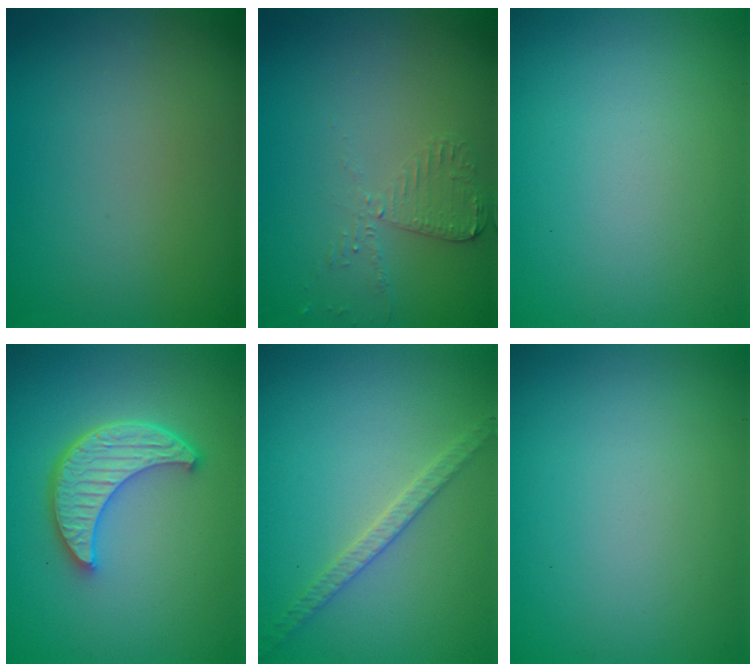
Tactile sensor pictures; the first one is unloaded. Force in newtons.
{"total": 2.0, "press": 2.0, "slide": 0.3}
{"total": 0.0}
{"total": 5.2, "press": 4.1, "slide": 3.3}
{"total": 2.1, "press": 2.0, "slide": 0.6}
{"total": 0.0}